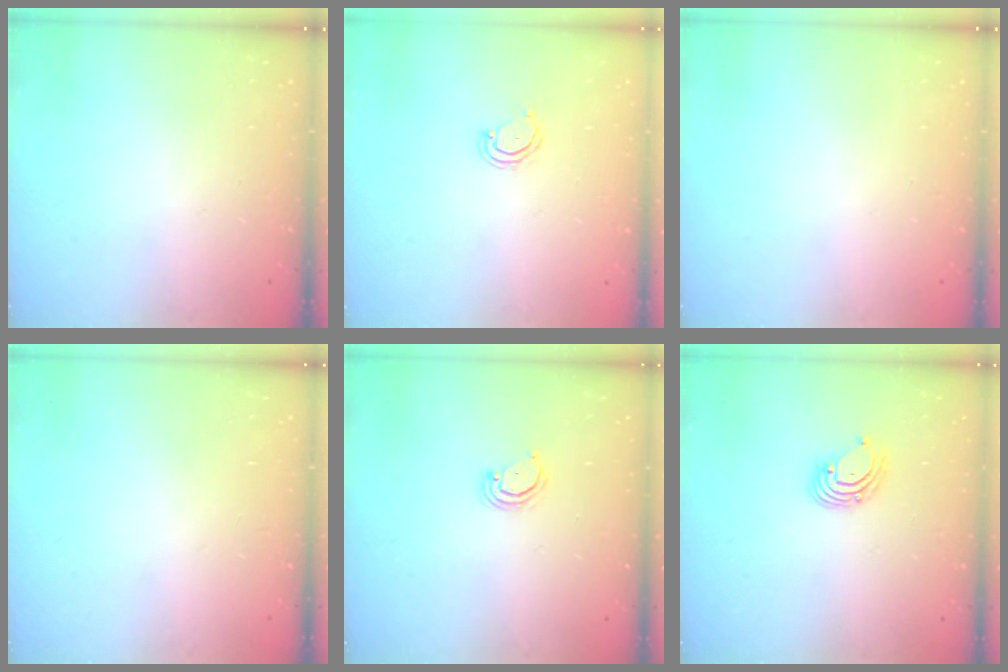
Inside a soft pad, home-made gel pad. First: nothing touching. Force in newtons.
{"total": 3.9, "press": 3.9, "slide": 0.4}
{"total": 0.0}
{"total": 0.0}
{"total": 2.9, "press": 2.9, "slide": 0.2}
{"total": 3.9, "press": 3.9, "slide": 0.6}